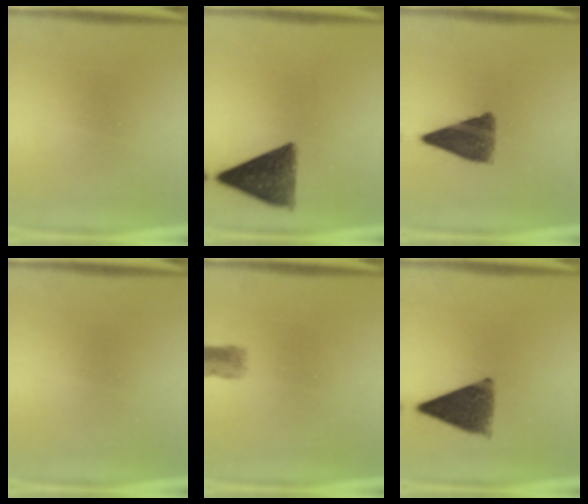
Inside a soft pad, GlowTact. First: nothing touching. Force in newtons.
{"total": 10.4}
{"total": 8.4}
{"total": 0.0}
{"total": 1.3}
{"total": 9.9}